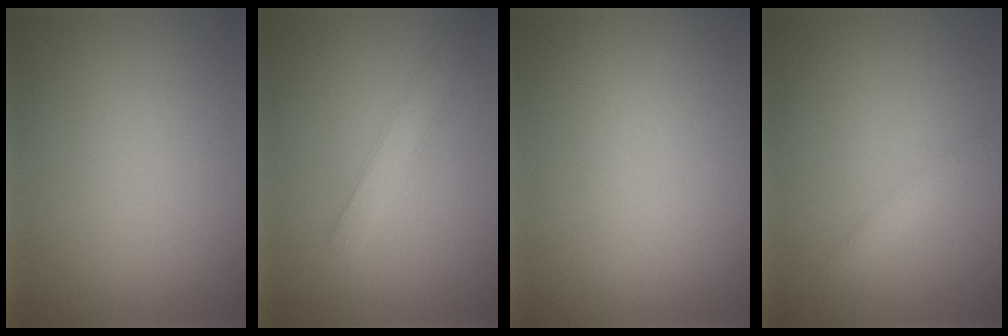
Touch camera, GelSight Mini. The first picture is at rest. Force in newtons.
{"total": 2.5, "press": 2.5, "slide": 0.1}
{"total": 0.0}
{"total": 1.3, "press": 1.3, "slide": 0.0}